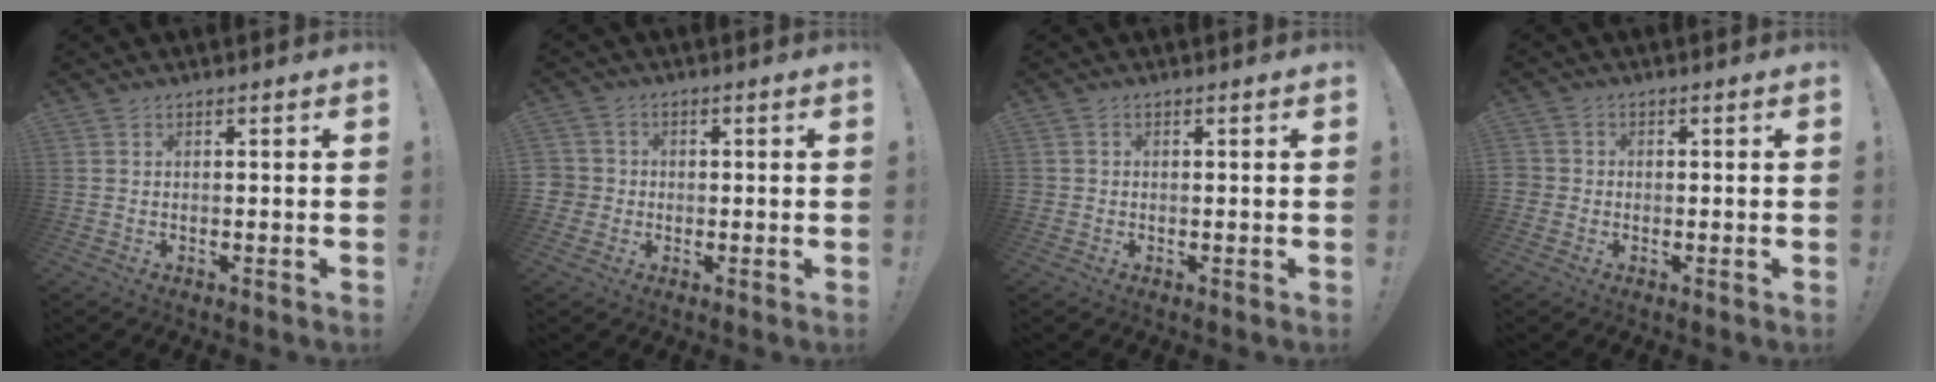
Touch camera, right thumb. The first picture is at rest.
{"total": 3.8, "force": [-0.5, 3.6, 0.9], "torque": [-0.016, 0.005, -0.010]}
{"total": 1.1, "force": [-0.1, 1.0, 0.3], "torque": [-0.008, 0.005, -0.001]}
{"total": 2.0, "force": [-0.8, 1.7, 0.7], "torque": [-0.014, 0.008, -0.013]}